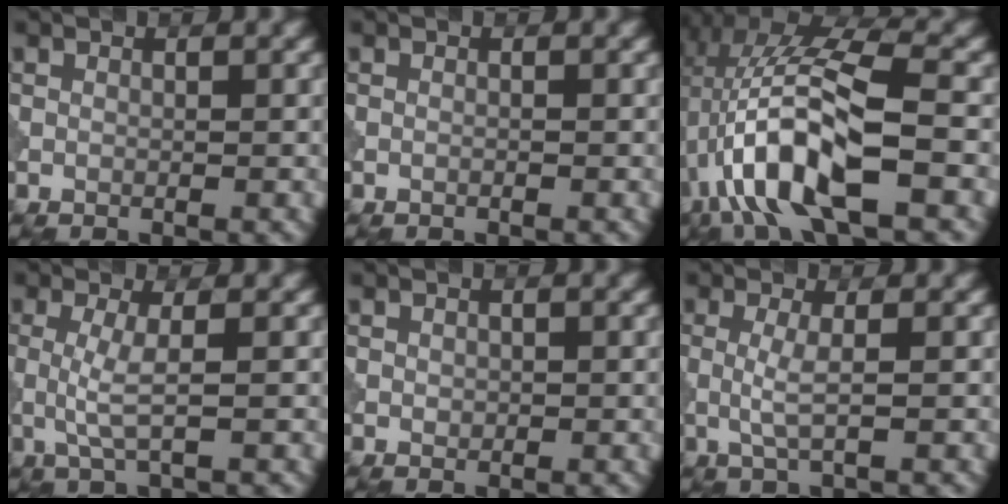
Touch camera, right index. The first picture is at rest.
{"total": 0.0}
{"total": 11.9, "force": [-2.7, 4.0, 10.8], "torque": [-0.208, 0.018, -0.055]}
{"total": 2.8, "force": [0.0, 0.5, 2.7], "torque": [-0.060, -0.003, -0.002]}
{"total": 0.5, "force": [0.1, 0.4, 0.3], "torque": [-0.003, -0.001, 0.002]}
{"total": 2.2, "force": [0.0, 0.4, 2.2], "torque": [-0.048, -0.003, -0.002]}